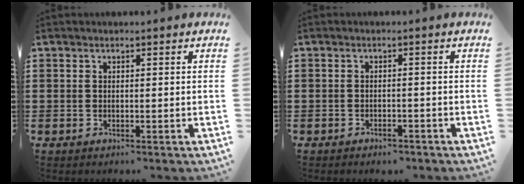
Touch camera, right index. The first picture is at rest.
{"total": 1.4, "force": [-1.3, 0.2, 0.2], "torque": [-0.009, 0.000, -0.029]}